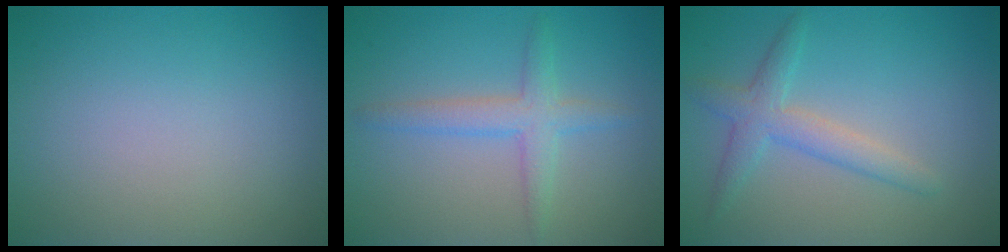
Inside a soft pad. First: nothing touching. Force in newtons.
{"total": 2.7, "press": 2.7, "slide": 0.2}
{"total": 3.0, "press": 3.0, "slide": 0.1}